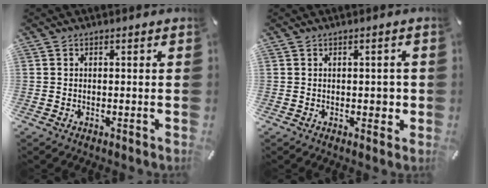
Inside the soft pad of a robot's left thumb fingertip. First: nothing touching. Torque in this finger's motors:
{"motor_torque": [-0.14, -0.06, 0.25, -0.01, 0.03]}